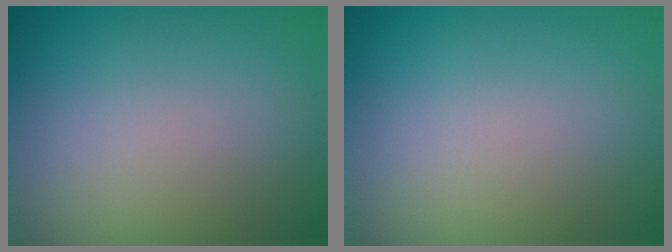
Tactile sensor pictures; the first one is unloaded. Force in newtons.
{"total": 0.0}